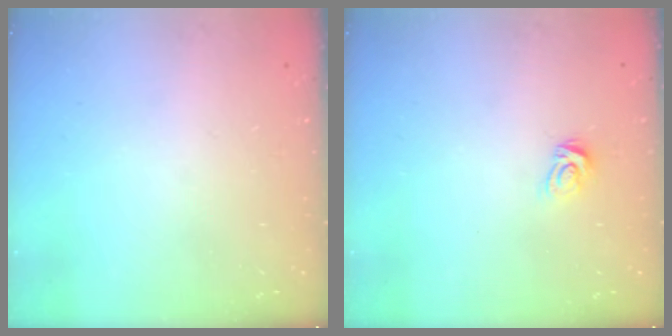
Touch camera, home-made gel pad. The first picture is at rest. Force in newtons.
{"total": 4.5, "press": 4.5, "slide": 0.2}